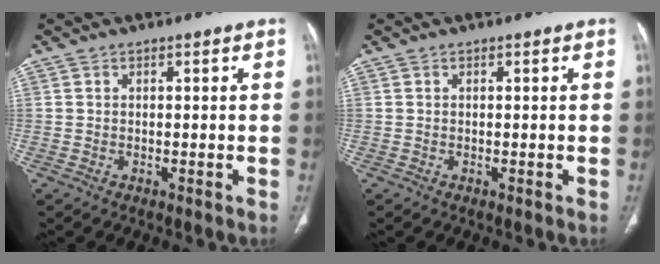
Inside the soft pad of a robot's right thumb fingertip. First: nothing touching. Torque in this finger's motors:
{"motor_torque": [0.08, 0.07, -0.29, 0.14, 0.03]}